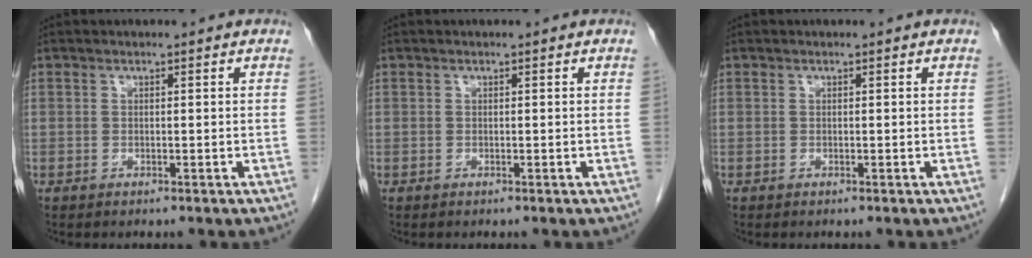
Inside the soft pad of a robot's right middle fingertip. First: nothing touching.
{"total": 0.0}
{"total": 0.0}